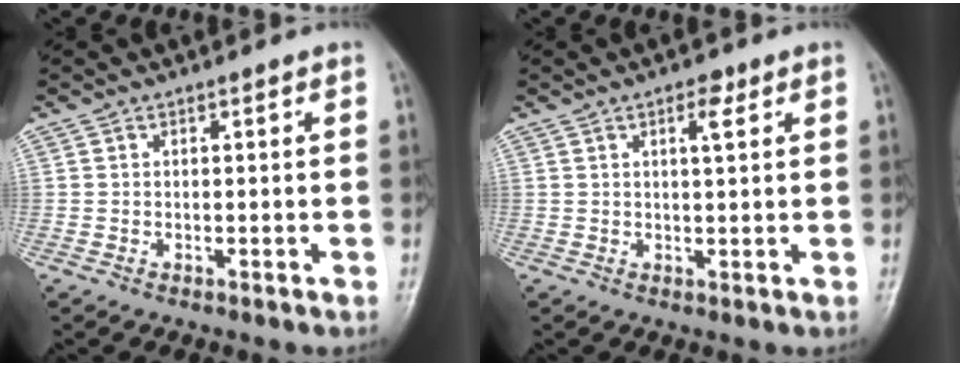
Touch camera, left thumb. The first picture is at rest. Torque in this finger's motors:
{"motor_torque": [-0.18, -0.11, -0.57, -0.11, -0.04]}